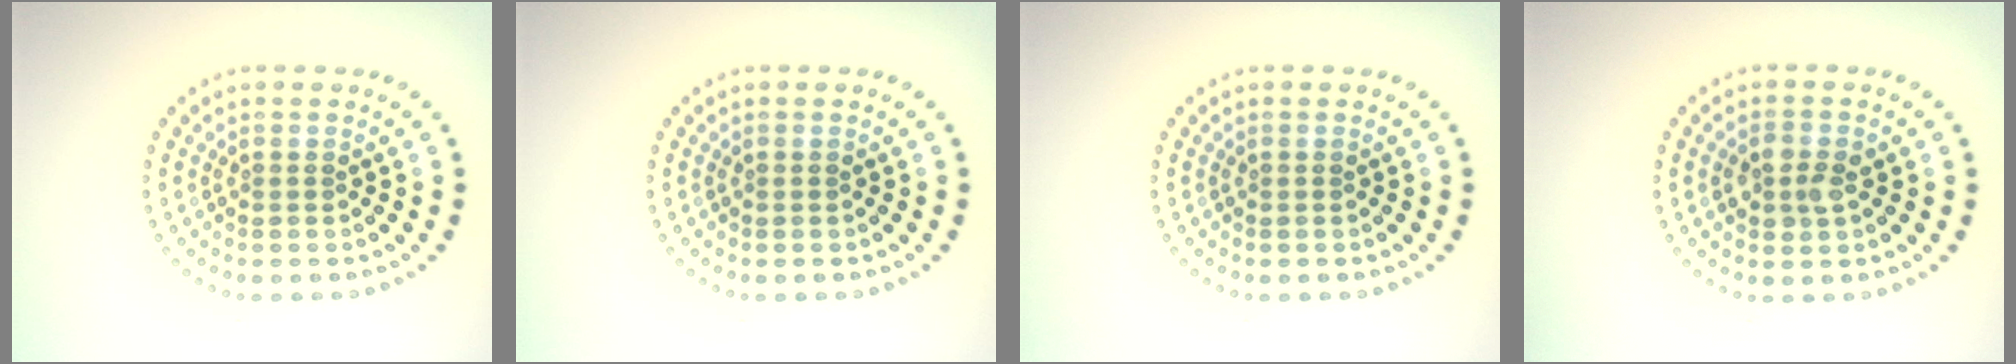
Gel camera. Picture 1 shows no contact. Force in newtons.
{"total": 0.0}
{"total": 0.0}
{"total": 2.1, "press": 2.1, "slide": 0.1}